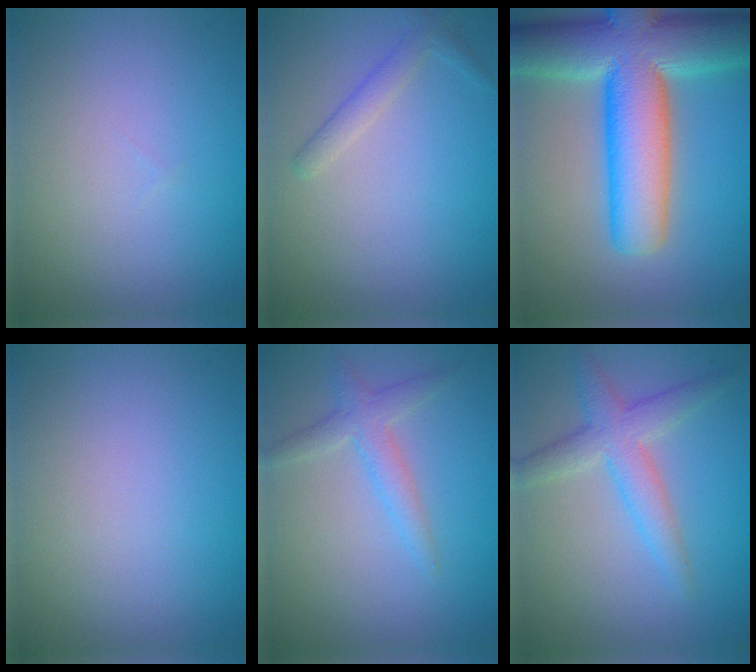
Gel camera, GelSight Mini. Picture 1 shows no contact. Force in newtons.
{"total": 1.6, "press": 1.6, "slide": 0.1}
{"total": 13.4, "press": 13.4, "slide": 0.7}
{"total": 0.0}
{"total": 2.4, "press": 2.4, "slide": 0.1}
{"total": 3.7, "press": 3.7, "slide": 0.0}